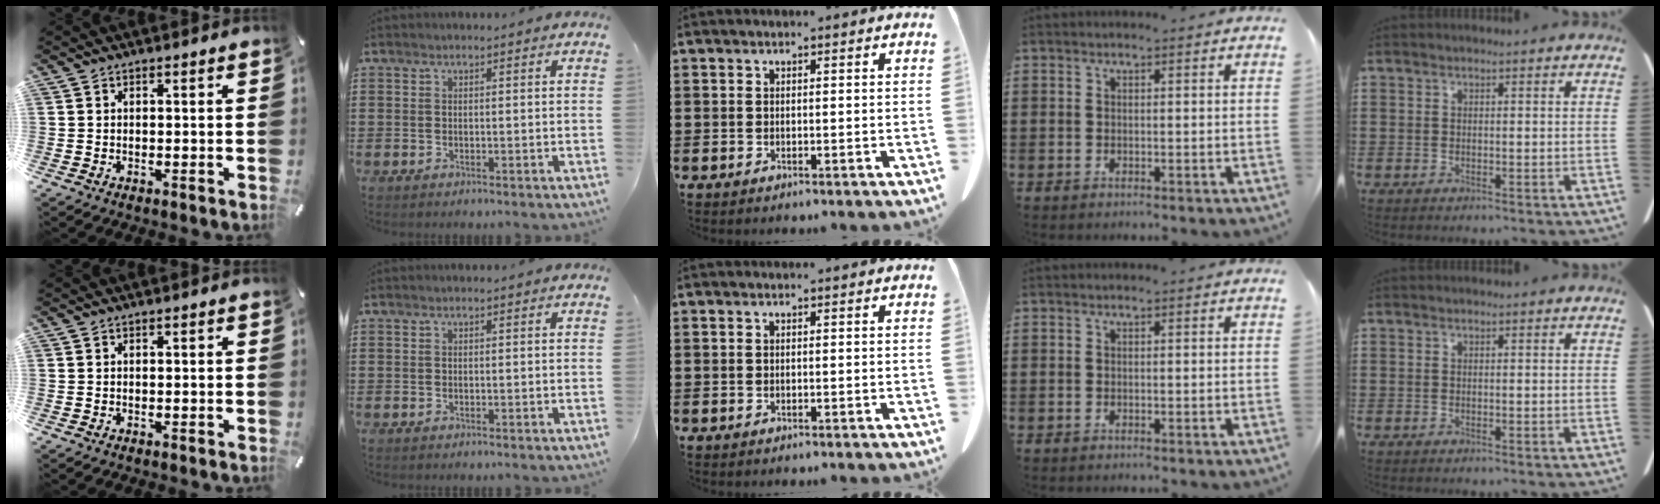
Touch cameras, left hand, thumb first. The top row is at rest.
{}